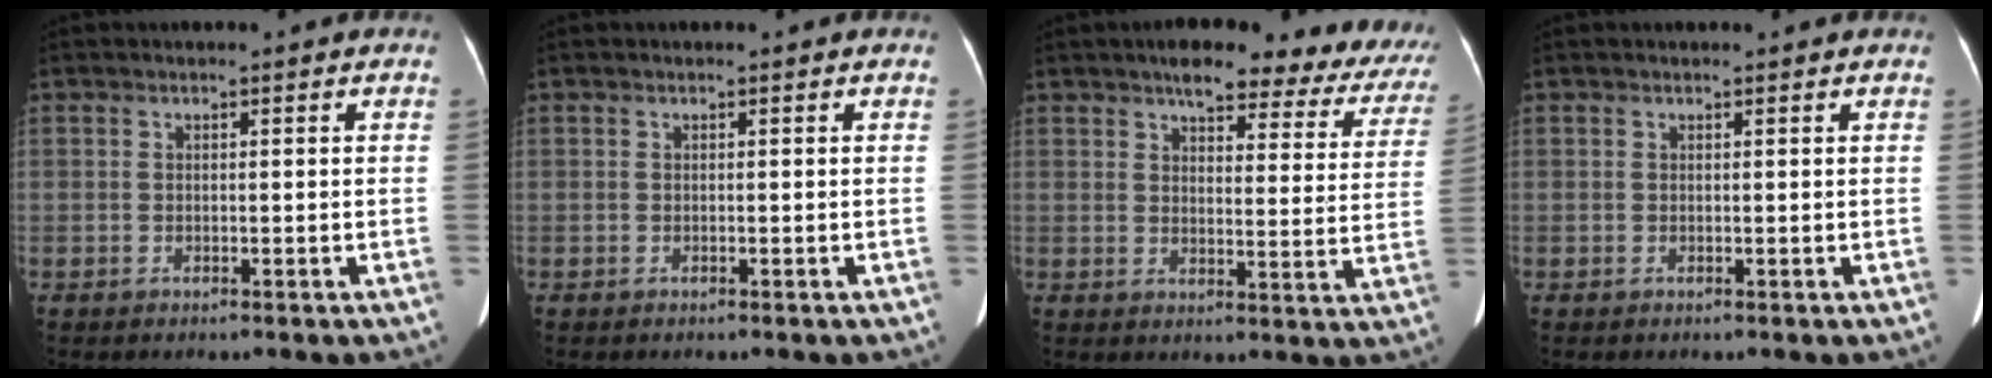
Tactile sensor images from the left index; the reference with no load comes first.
{"total": 0.0}
{"total": 19.9, "force": [16.6, 5.6, 9.3], "torque": [-0.092, -0.001, 0.177]}
{"total": 0.8, "force": [0.8, 0.0, 0.2], "torque": [-0.011, 0.005, 0.009]}